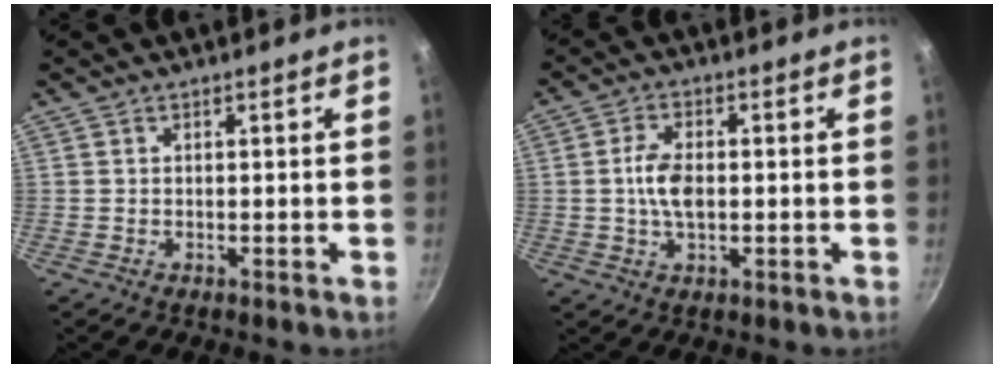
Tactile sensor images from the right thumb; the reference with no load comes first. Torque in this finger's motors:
{"motor_torque": [1.12, 1.02, 0.95, -0.40, 0.10]}